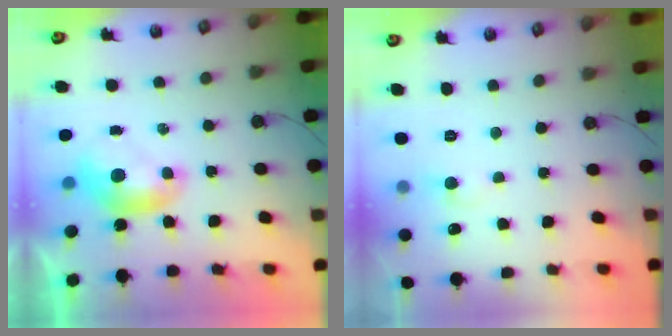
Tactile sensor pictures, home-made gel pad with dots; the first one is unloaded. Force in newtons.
{"total": 1.4, "press": 1.2, "slide": 0.7}